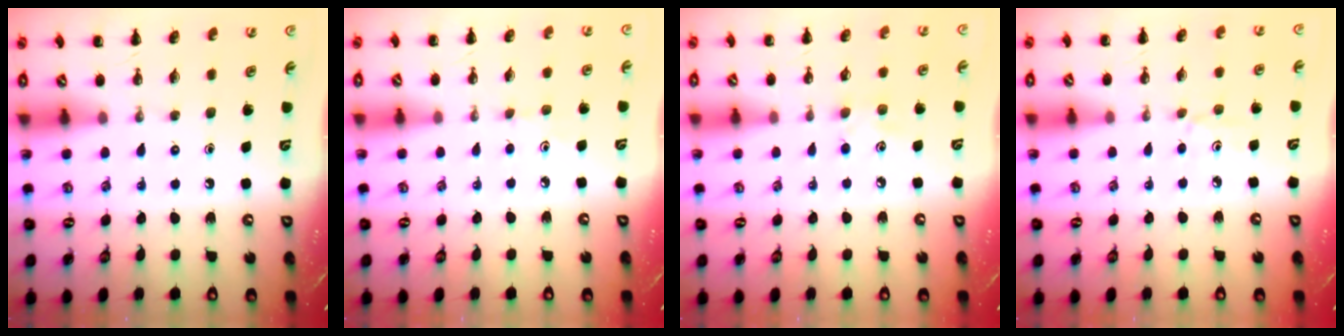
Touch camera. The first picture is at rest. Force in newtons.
{"total": 3.2, "press": 3.0, "slide": 1.2}
{"total": 5.7, "press": 5.5, "slide": 1.4}
{"total": 3.4, "press": 3.1, "slide": 1.3}